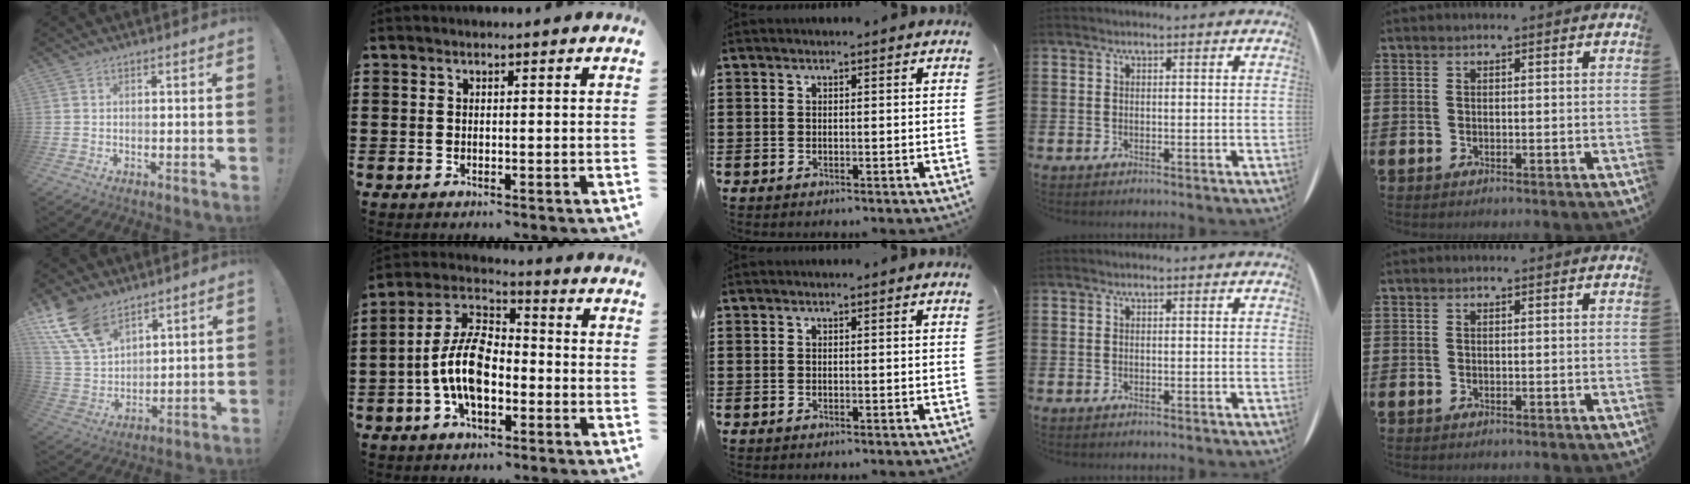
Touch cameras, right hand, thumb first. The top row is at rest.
{"thumb": {"total": 14.9, "force": [10.0, 8.3, 7.3], "torque": [-0.171, -0.055, 0.193]}, "index": {"total": 10.1, "force": [-2.7, 5.4, 8.1], "torque": [-0.196, 0.002, -0.059]}}